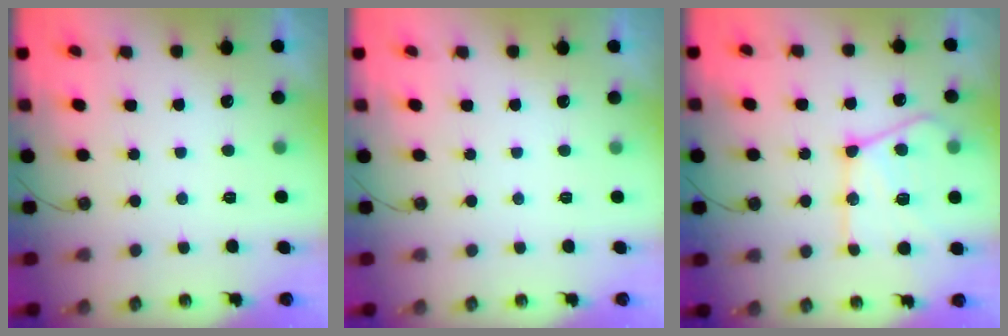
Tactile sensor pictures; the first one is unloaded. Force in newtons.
{"total": 0.0}
{"total": 19.7, "press": 19.6, "slide": 2.2}